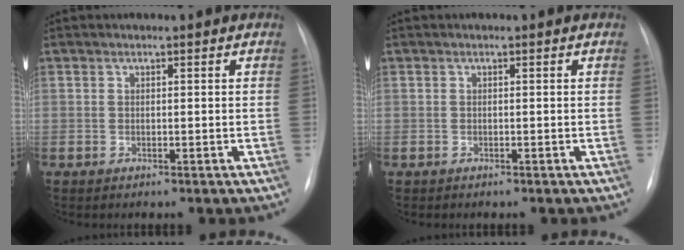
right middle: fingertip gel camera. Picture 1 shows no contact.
{"total": 0.0}